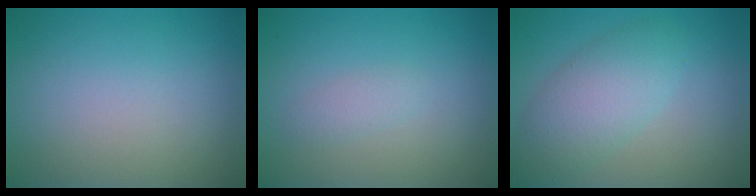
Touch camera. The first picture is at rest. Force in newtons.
{"total": 1.1, "press": 1.1, "slide": 0.1}
{"total": 4.6, "press": 4.6, "slide": 0.2}